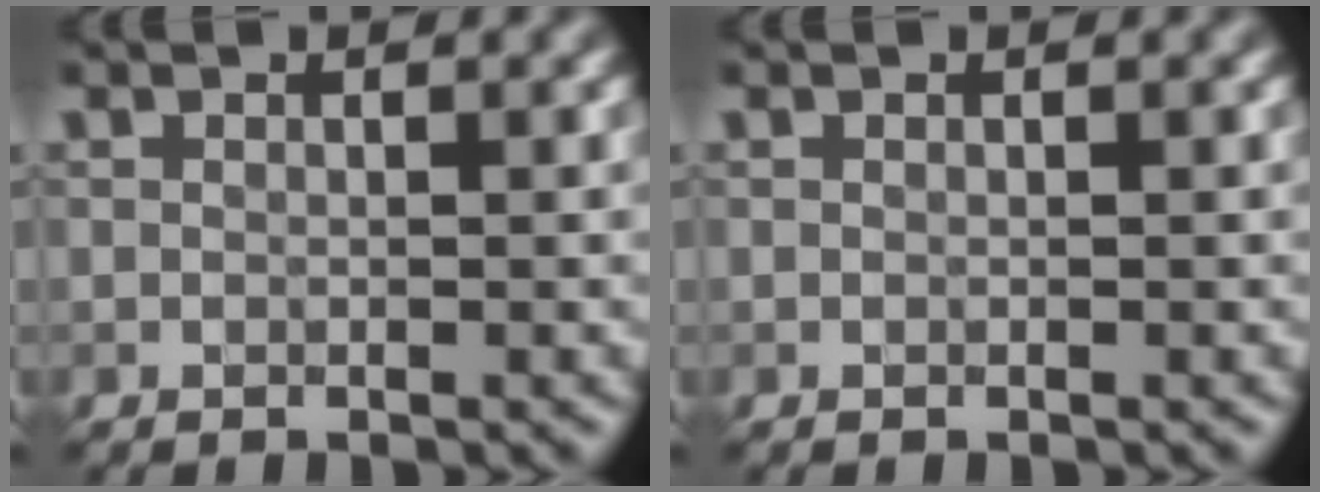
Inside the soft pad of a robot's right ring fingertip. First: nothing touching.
{"total": 0.0}